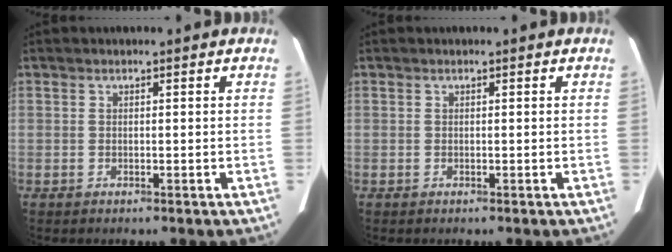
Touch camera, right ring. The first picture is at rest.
{"total": 0.0}